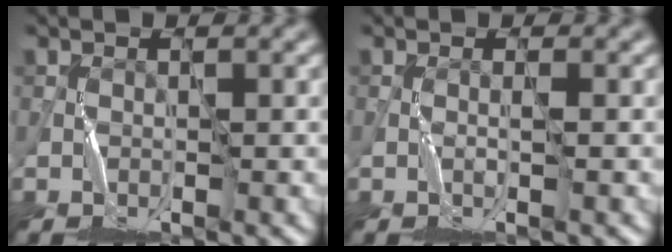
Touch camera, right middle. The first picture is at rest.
{"total": 0.6, "force": [0.0, -0.6, -0.2], "torque": [-0.002, 0.001, 0.000]}